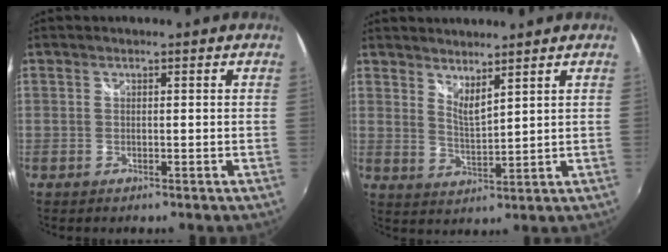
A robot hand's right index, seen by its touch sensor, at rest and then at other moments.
{"total": 4.5, "force": [3.9, 0.4, 2.2], "torque": [-0.036, -0.009, 0.065]}